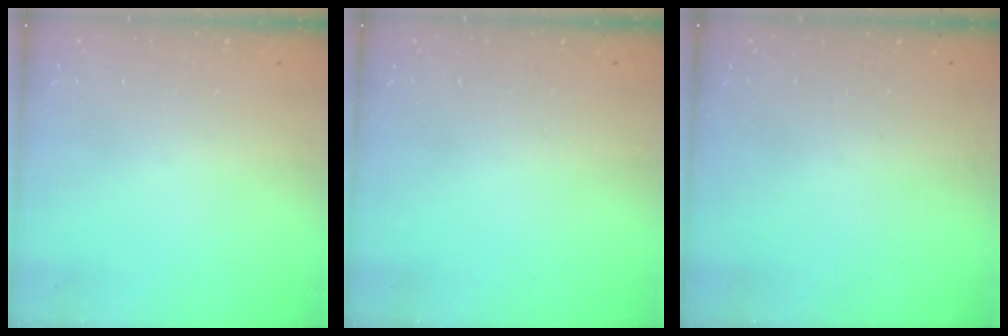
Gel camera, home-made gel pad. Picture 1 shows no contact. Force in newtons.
{"total": 0.0}
{"total": 0.0}